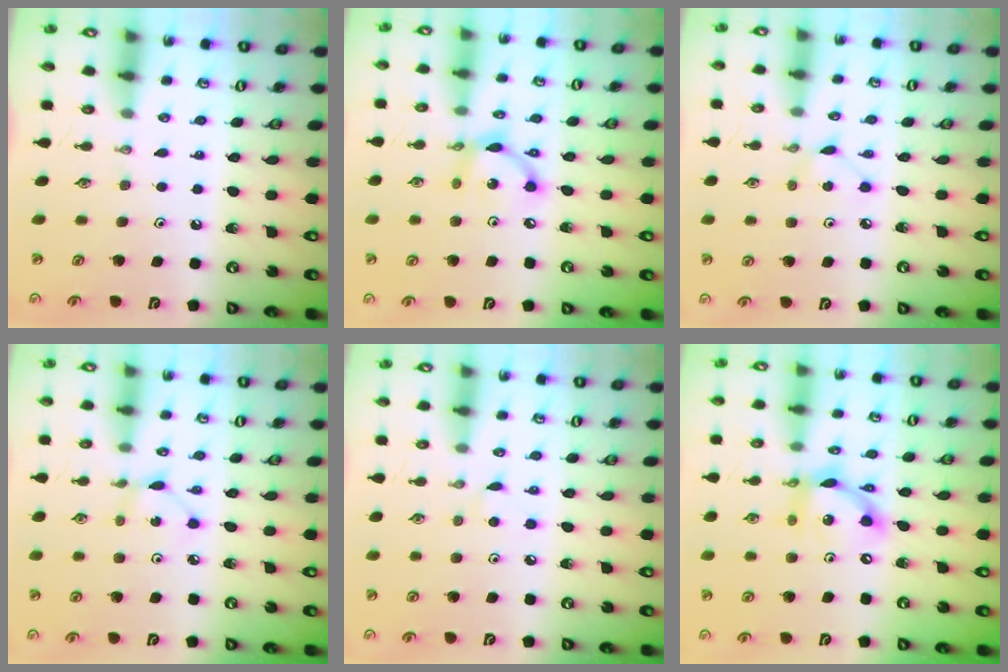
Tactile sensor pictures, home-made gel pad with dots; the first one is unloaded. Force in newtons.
{"total": 9.3, "press": 9.3, "slide": 0.7}
{"total": 4.4, "press": 4.4, "slide": 0.4}
{"total": 2.9, "press": 2.9, "slide": 0.2}
{"total": 3.4, "press": 3.4, "slide": 0.3}
{"total": 12.6, "press": 12.6, "slide": 0.6}